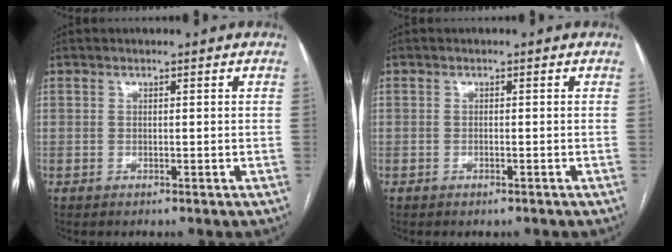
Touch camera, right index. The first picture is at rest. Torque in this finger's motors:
{"motor_torque": [0.29, -0.13, 0.06, 0.00]}